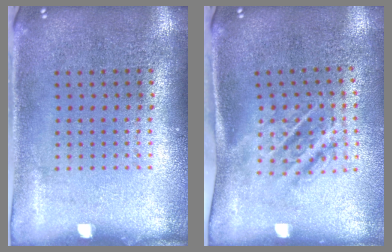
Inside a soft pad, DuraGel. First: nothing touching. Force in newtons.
{"total": 1.7, "press": 1.2, "slide": 1.2}